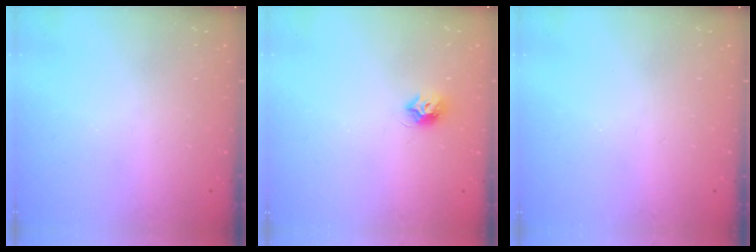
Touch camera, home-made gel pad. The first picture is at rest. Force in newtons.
{"total": 7.1, "press": 7.1, "slide": 0.5}
{"total": 0.0}